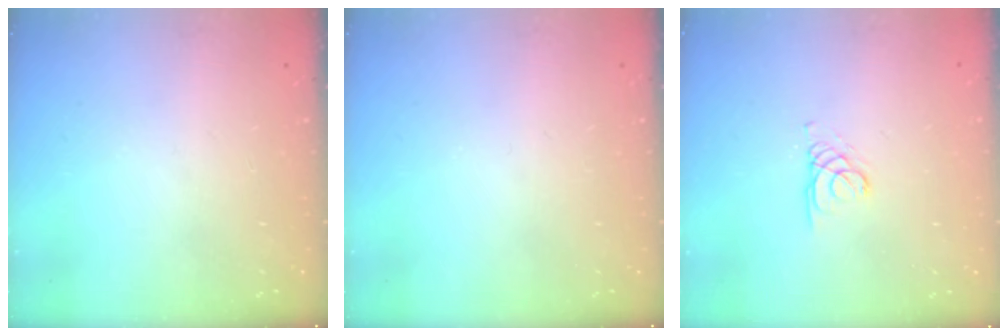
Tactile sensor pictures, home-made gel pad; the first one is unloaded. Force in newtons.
{"total": 0.0}
{"total": 1.5, "press": 1.5, "slide": 0.1}